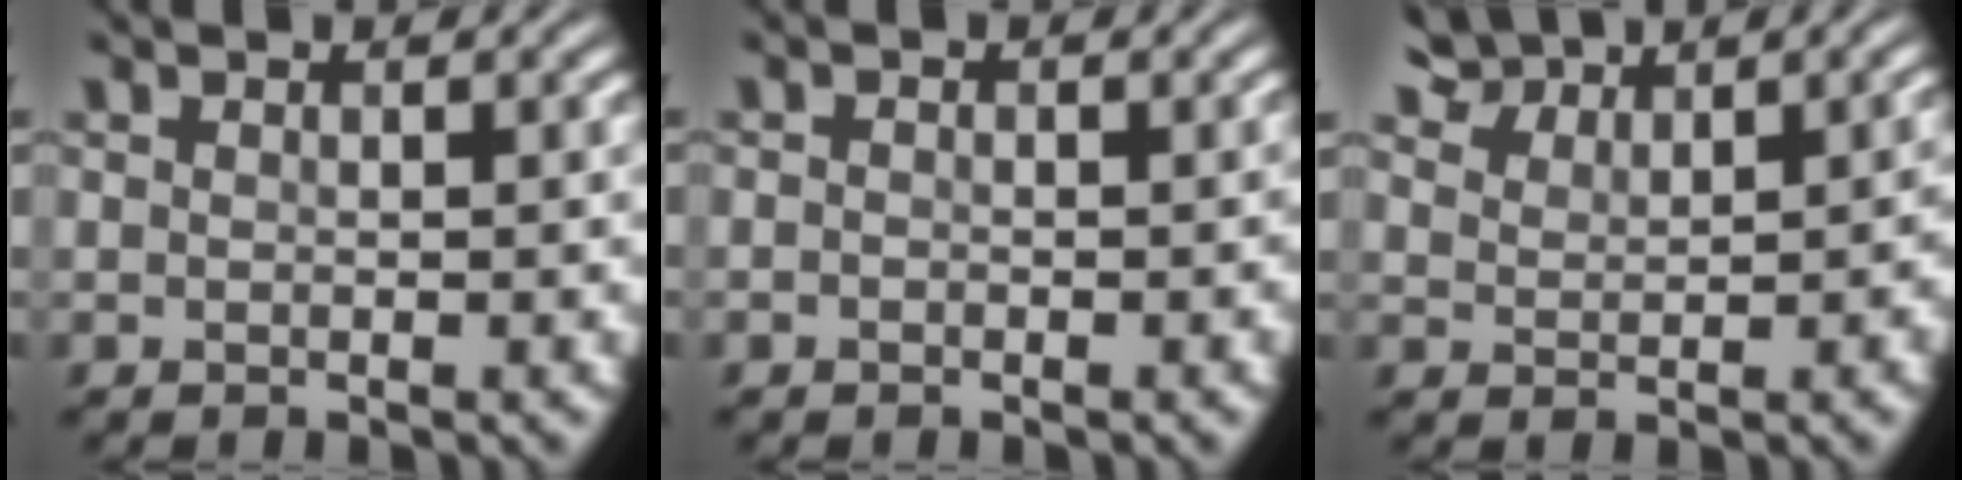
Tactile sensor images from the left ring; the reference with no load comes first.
{"total": 0.9, "force": [-0.8, 0.4, -0.1], "torque": [-0.002, -0.003, -0.025]}
{"total": 4.4, "force": [3.5, 2.2, 1.3], "torque": [-0.034, 0.002, 0.058]}